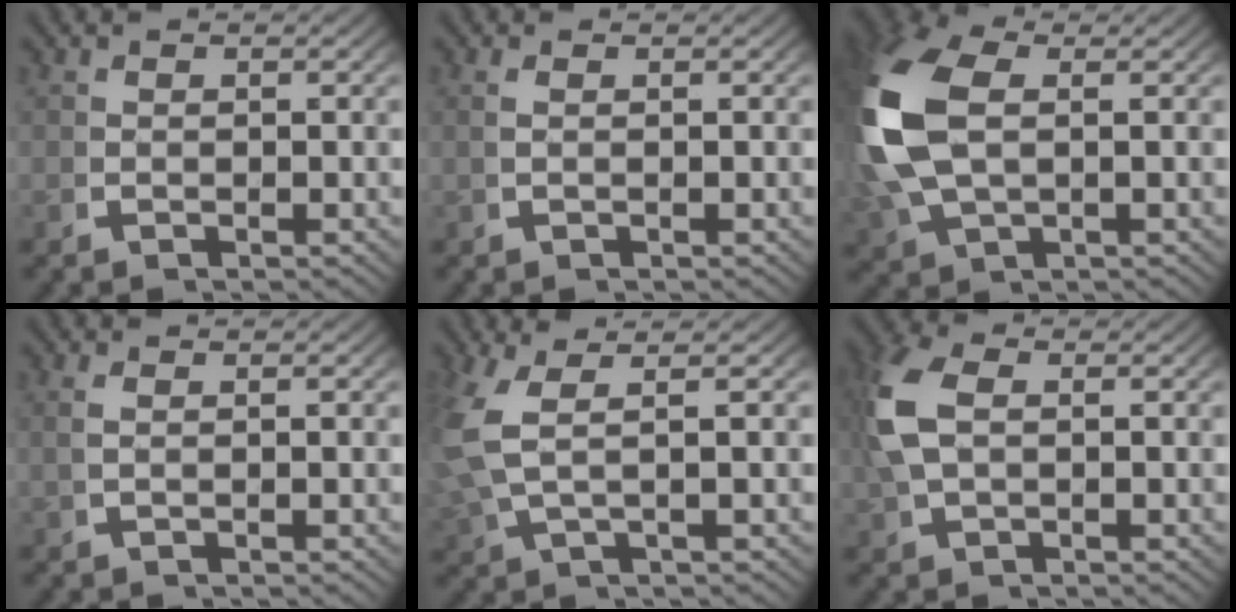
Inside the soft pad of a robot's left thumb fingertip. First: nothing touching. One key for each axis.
{"total": 0.5, "fx": 0.1, "fy": -0.2, "fz": 0.5, "tx": -0.017, "ty": 0.002, "tz": 0.006}
{"total": 9.7, "fx": 0.9, "fy": 6.2, "fz": 7.4, "tx": -0.215, "ty": -0.018, "tz": 0.038}
{"total": 0.8, "fx": 0.3, "fy": -0.2, "fz": 0.7, "tx": -0.024, "ty": 0.003, "tz": 0.010}
{"total": 5.6, "fx": 1.7, "fy": 2.7, "fz": 4.7, "tx": -0.129, "ty": -0.004, "tz": 0.037}
{"total": 5.0, "fx": 0.8, "fy": 3.3, "fz": 3.7, "tx": -0.112, "ty": -0.005, "tz": 0.025}